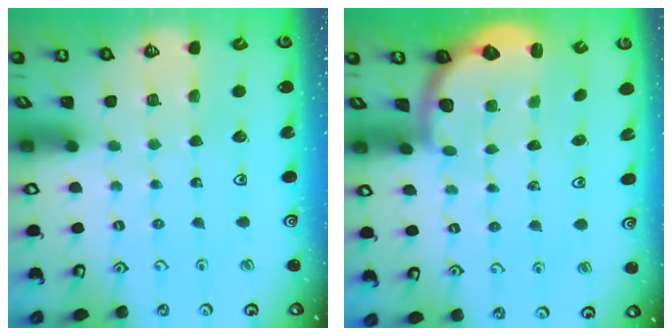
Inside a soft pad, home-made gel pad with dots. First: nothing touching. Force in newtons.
{"total": 2.4, "press": 2.1, "slide": 1.3}